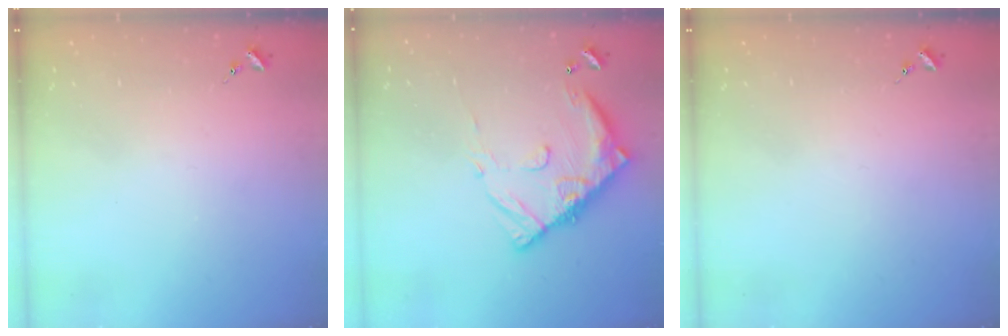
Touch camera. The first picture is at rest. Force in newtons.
{"total": 14.4, "press": 14.4, "slide": 1.3}
{"total": 0.0}